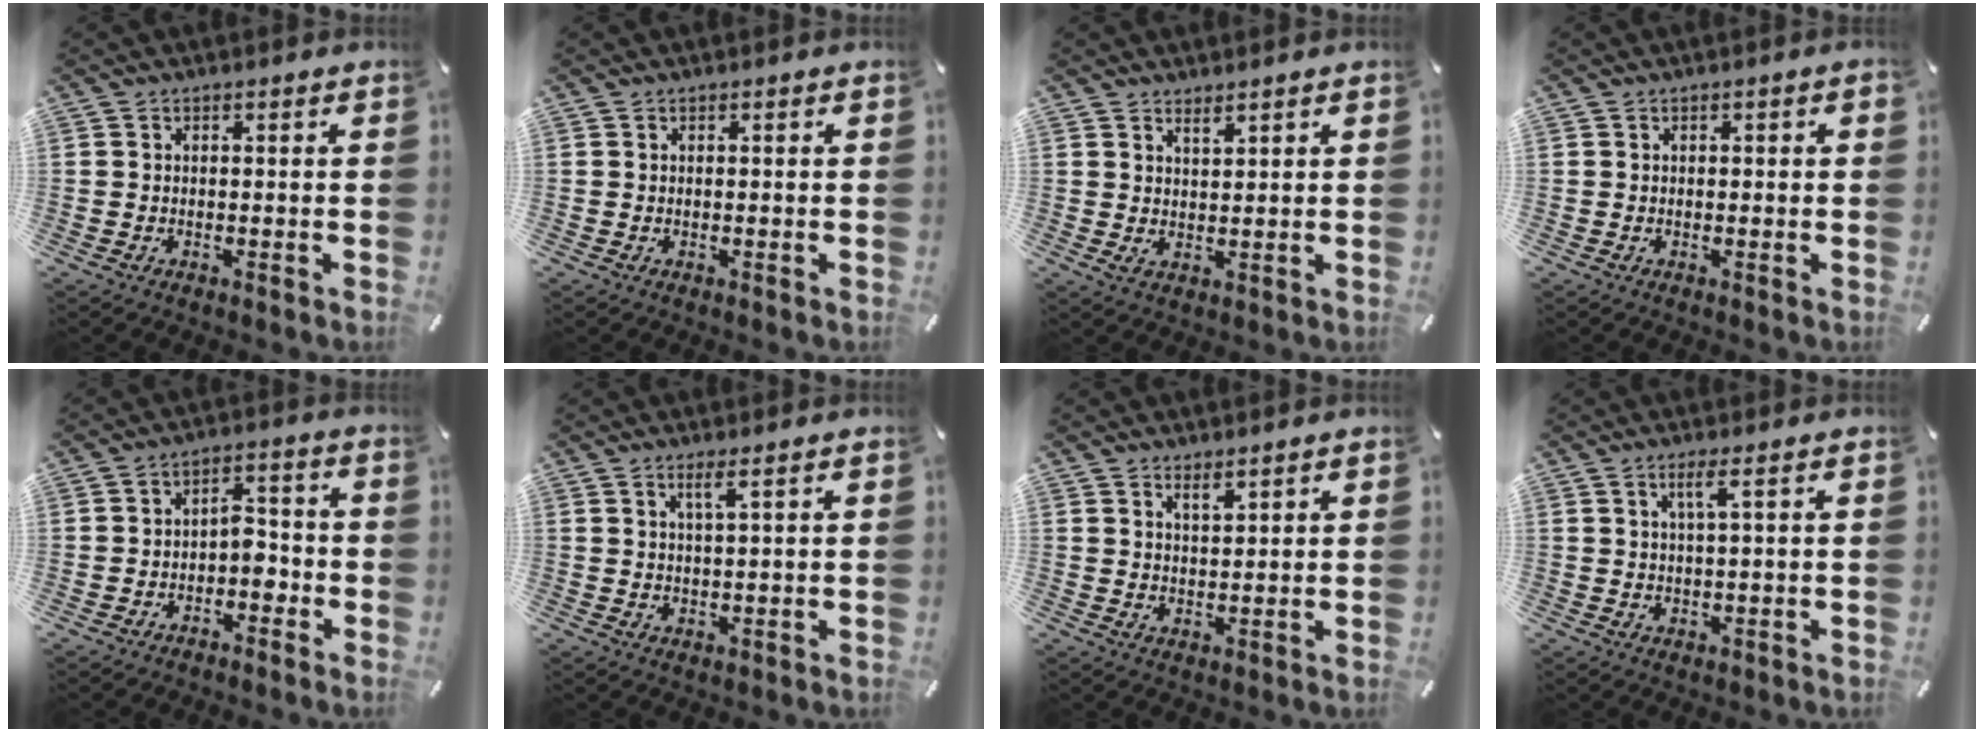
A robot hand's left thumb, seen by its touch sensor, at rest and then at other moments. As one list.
[{"total": 0.0}, {"total": 2.8, "force": [2.4, 0.7, 1.3], "torque": [-0.027, -0.016, 0.044]}, {"total": 0.6, "force": [0.0, 0.3, 0.5], "torque": [-0.008, 0.001, 0.000]}, {"total": 4.8, "force": [-2.2, 3.1, 3.0], "torque": [-0.051, 0.020, -0.042]}, {"total": 3.3, "force": [2.0, 0.0, 2.6], "torque": [-0.055, -0.003, 0.034]}, {"total": 3.0, "force": [2.6, 0.8, 1.2], "torque": [-0.018, -0.016, 0.046]}, {"total": 3.8, "force": [1.8, 0.3, 3.4], "torque": [-0.070, -0.001, 0.028]}]